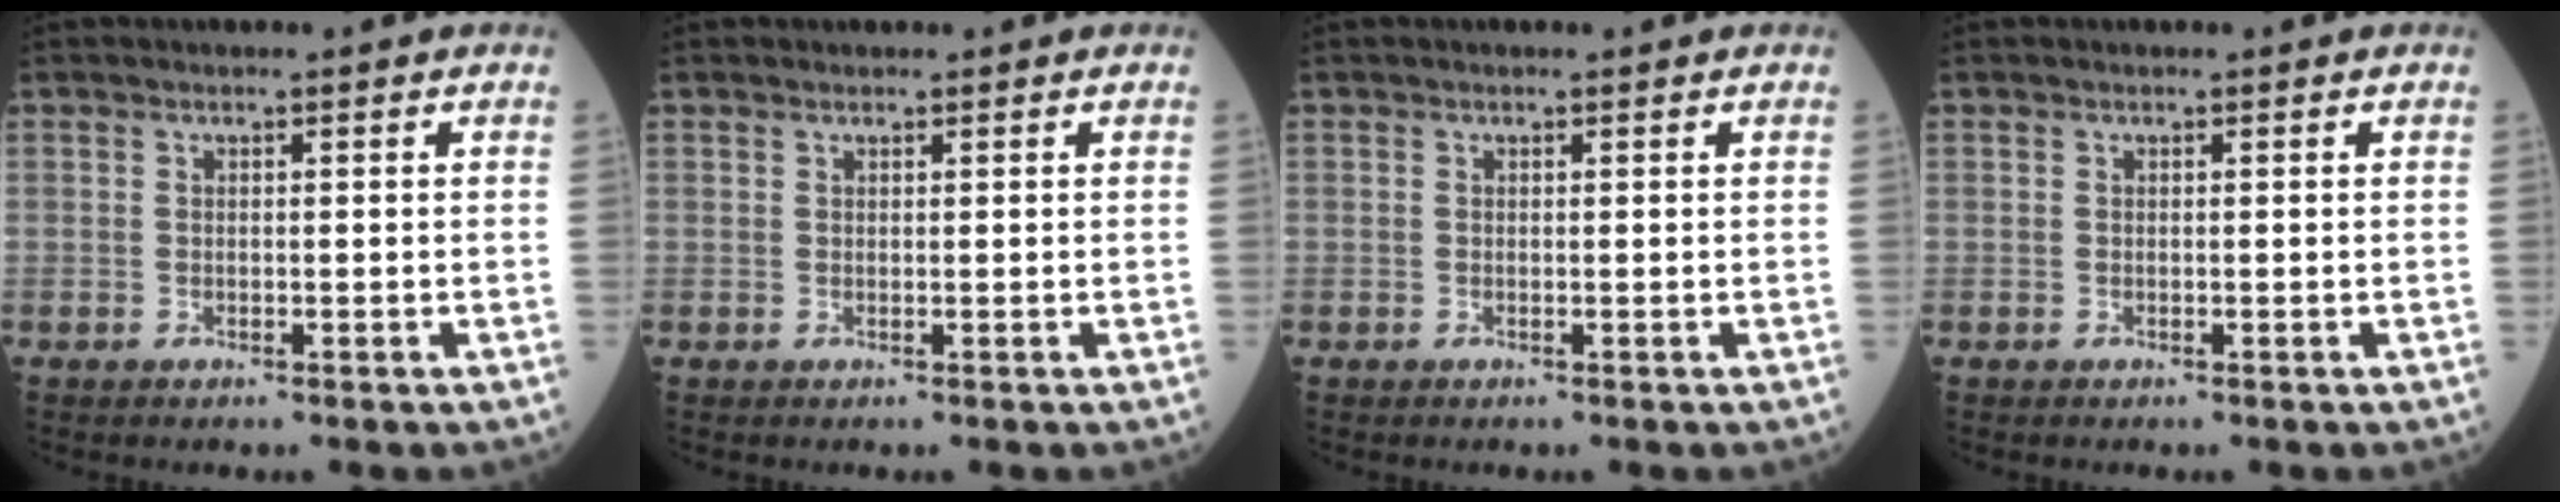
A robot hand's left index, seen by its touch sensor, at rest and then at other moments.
{"total": 0.0}
{"total": 0.0}
{"total": 0.0}